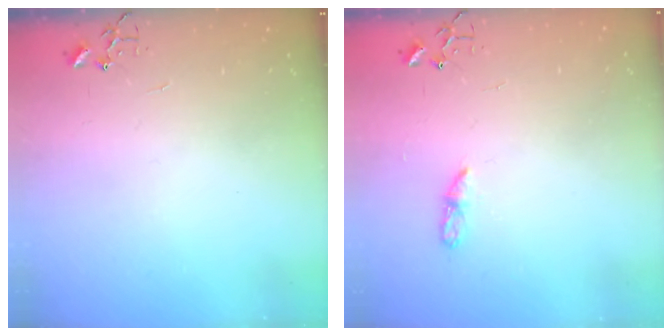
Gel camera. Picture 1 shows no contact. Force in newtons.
{"total": 5.0, "press": 4.9, "slide": 0.6}